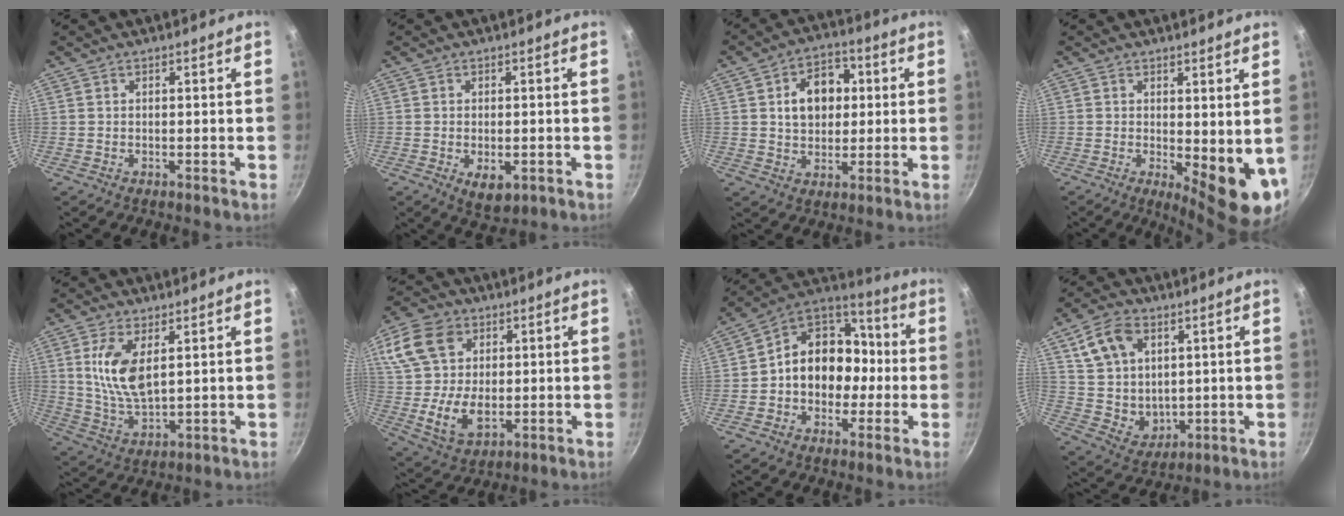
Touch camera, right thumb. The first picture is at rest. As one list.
[{"total": 5.1, "force": [-1.4, 2.8, 3.9], "torque": [-0.051, -0.006, -0.014]}, {"total": 10.6, "force": [1.9, 7.9, 6.8], "torque": [-0.069, 0.011, 0.024]}, {"total": 9.5, "force": [0.4, 3.7, 8.7], "torque": [-0.094, -0.019, 0.014]}, {"total": 10.1, "force": [2.9, 4.7, 8.4], "torque": [-0.162, -0.021, 0.065]}, {"total": 18.4, "force": [4.3, 13.5, 11.7], "torque": [-0.224, -0.009, 0.080]}, {"total": 14.9, "force": [-1.5, 12.1, 8.6], "torque": [-0.078, 0.052, -0.042]}, {"total": 12.7, "force": [4.5, 9.2, 7.5], "torque": [-0.112, -0.019, 0.100]}]